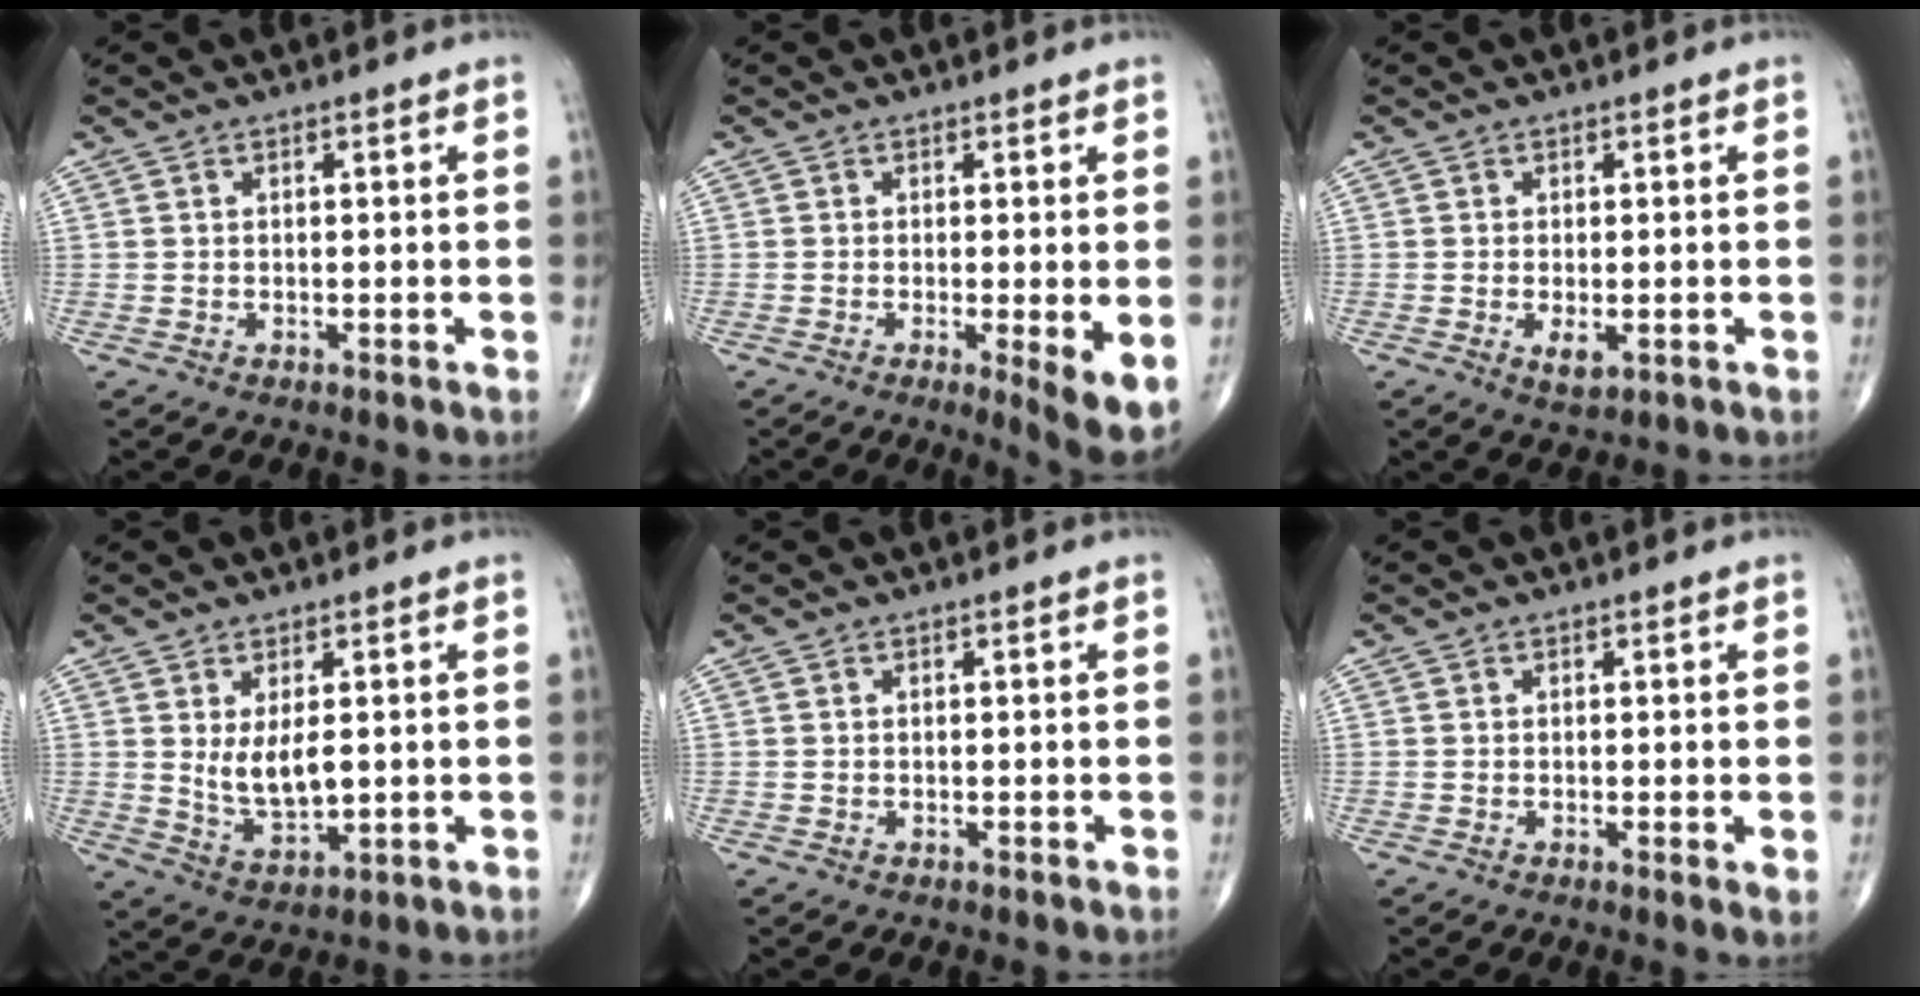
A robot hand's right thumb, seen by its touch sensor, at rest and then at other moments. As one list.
[{"total": 5.6, "force": [-1.1, 0.9, 5.4], "torque": [-0.087, -0.018, -0.022]}, {"total": 2.6, "force": [-0.6, 1.2, 2.3], "torque": [-0.038, -0.006, -0.008]}, {"total": 6.9, "force": [0.9, 3.3, 6.0], "torque": [-0.099, -0.021, 0.028]}, {"total": 0.0}, {"total": 1.6, "force": [0.0, 0.2, 1.6], "torque": [-0.029, -0.006, -0.002]}]